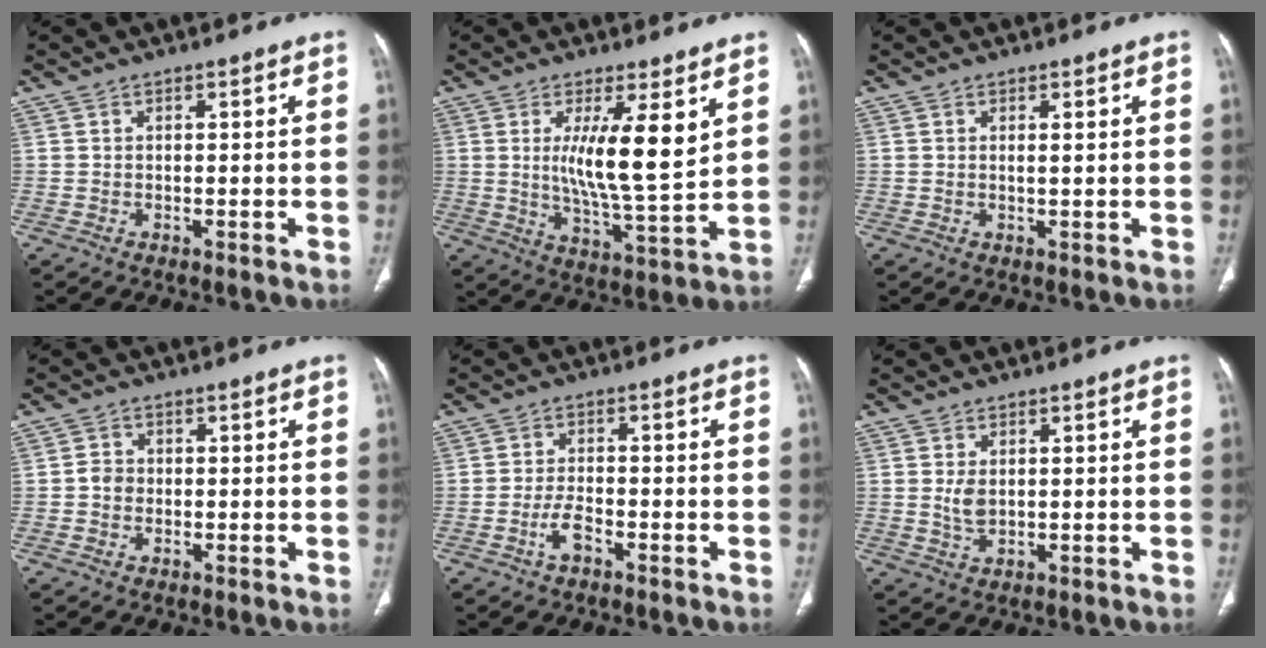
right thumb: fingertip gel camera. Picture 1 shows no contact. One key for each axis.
{"total": 12.5, "fx": 3.9, "fy": 2.6, "fz": 11.6, "tx": -0.196, "ty": -0.044, "tz": 0.072}
{"total": 1.0, "fx": 0.4, "fy": 0.1, "fz": 0.9, "tx": -0.018, "ty": -0.002, "tz": 0.005}
{"total": 2.3, "fx": -0.3, "fy": 2.0, "fz": 1.1, "tx": -0.010, "ty": 0.006, "tz": -0.010}
{"total": 3.6, "fx": -2.0, "fy": 1.6, "fz": 2.5, "tx": -0.048, "ty": 0.017, "tz": -0.040}
{"total": 2.9, "fx": 0.4, "fy": 1.8, "fz": 2.3, "tx": -0.045, "ty": -0.008, "tz": 0.013}